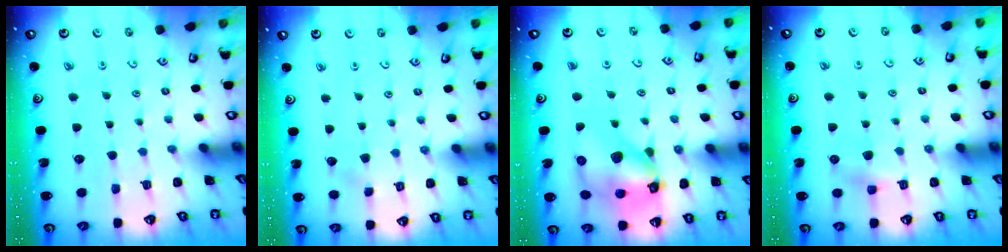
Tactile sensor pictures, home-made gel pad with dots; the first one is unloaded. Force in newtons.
{"total": 1.6, "press": 1.6, "slide": 0.0}
{"total": 15.8, "press": 15.6, "slide": 2.2}
{"total": 4.1, "press": 4.1, "slide": 0.5}